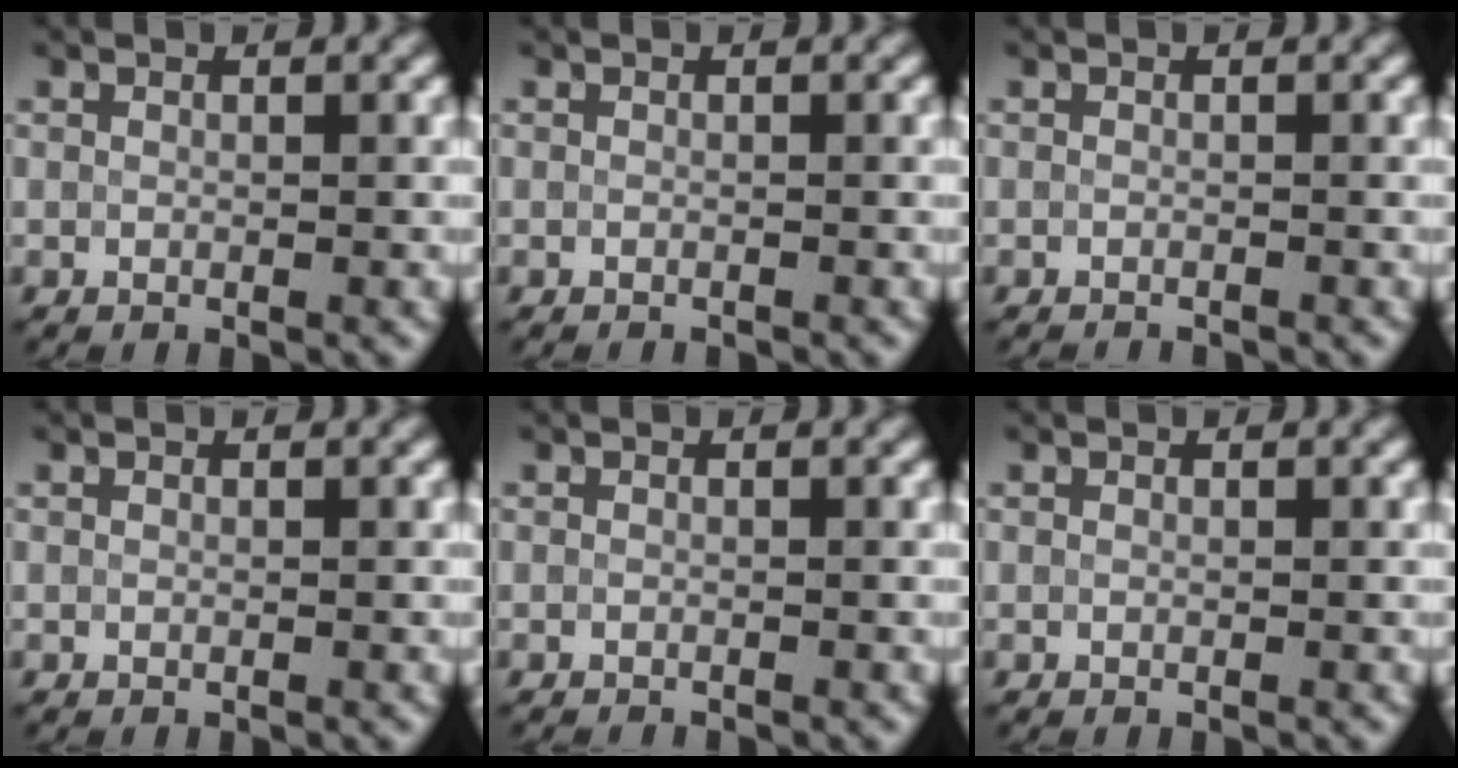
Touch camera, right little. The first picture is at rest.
{"total": 0.7, "force": [-0.6, 0.1, 0.2], "torque": [0.003, -0.003, -0.010]}
{"total": 1.2, "force": [-1.1, 0.2, 0.3], "torque": [0.007, -0.006, -0.017]}
{"total": 0.0}
{"total": 0.7, "force": [-0.7, 0.1, 0.2], "torque": [0.004, -0.005, -0.012]}
{"total": 0.0}